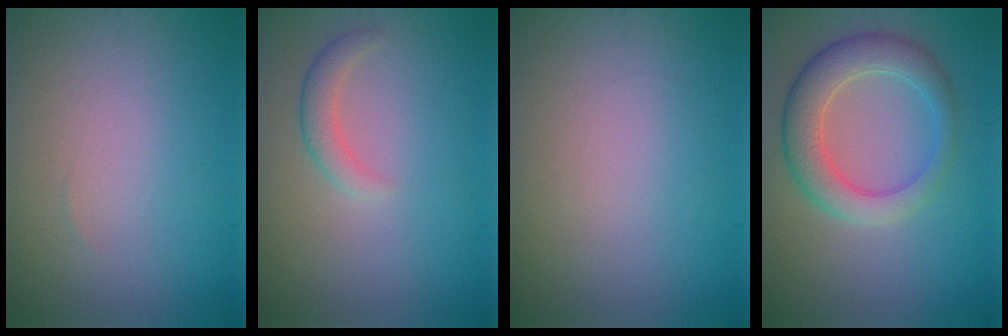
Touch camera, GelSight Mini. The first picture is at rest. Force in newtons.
{"total": 1.8, "press": 1.8, "slide": 0.1}
{"total": 0.0}
{"total": 5.2, "press": 5.2, "slide": 0.0}